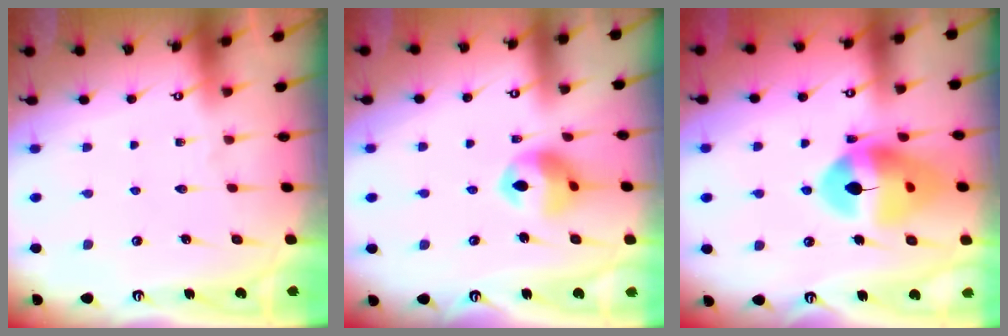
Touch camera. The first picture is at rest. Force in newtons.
{"total": 11.5, "press": 11.3, "slide": 1.7}
{"total": 15.0, "press": 14.9, "slide": 1.9}